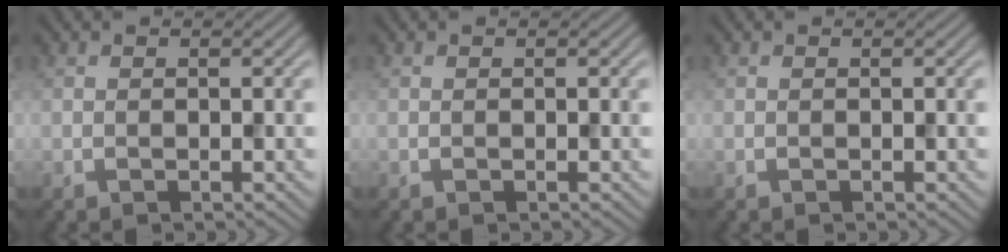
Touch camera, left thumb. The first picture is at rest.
{"total": 0.0}
{"total": 0.0}